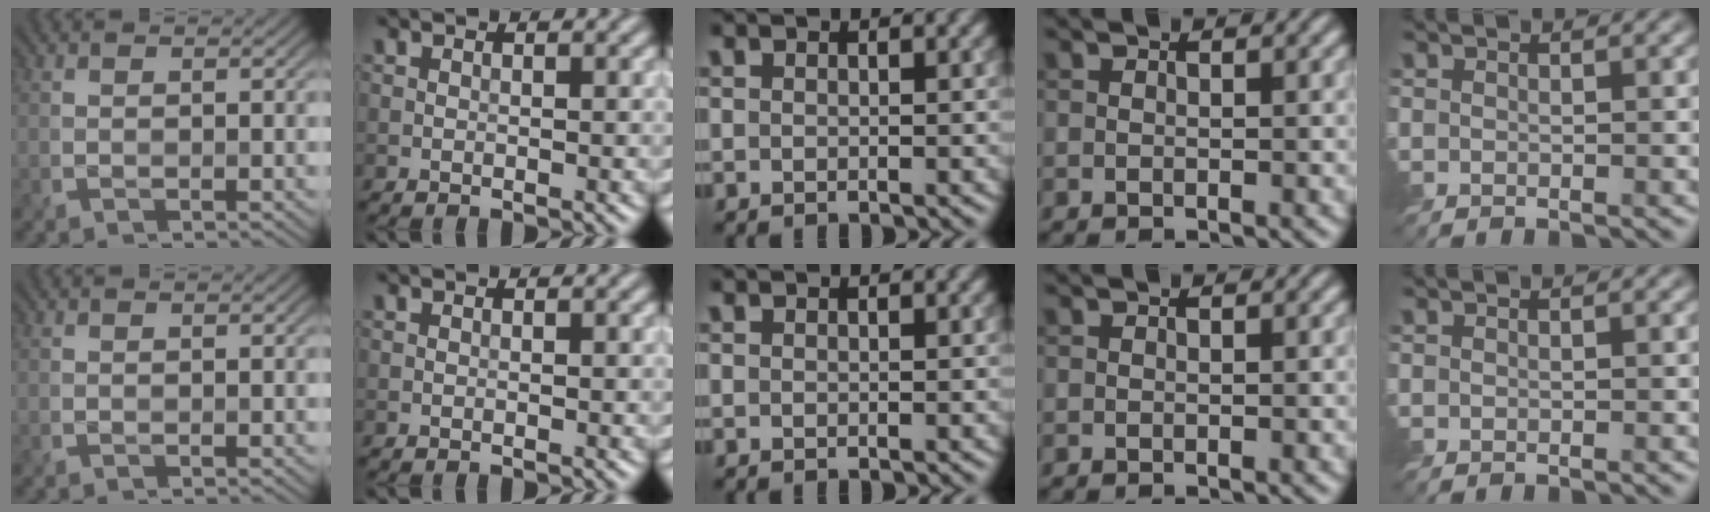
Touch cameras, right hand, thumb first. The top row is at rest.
{}